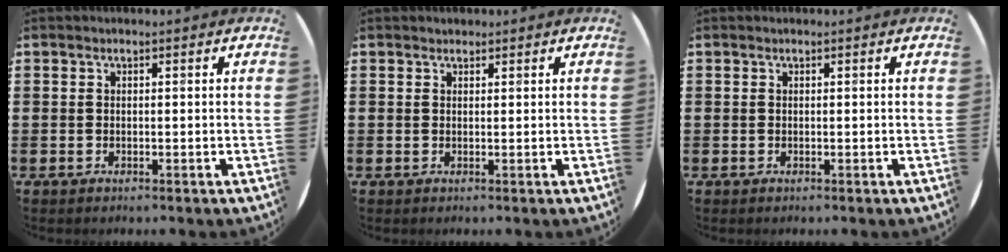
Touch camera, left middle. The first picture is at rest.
{"total": 0.6, "force": [0.6, 0.2, -0.1], "torque": [0.001, 0.003, 0.011]}
{"total": 0.0}